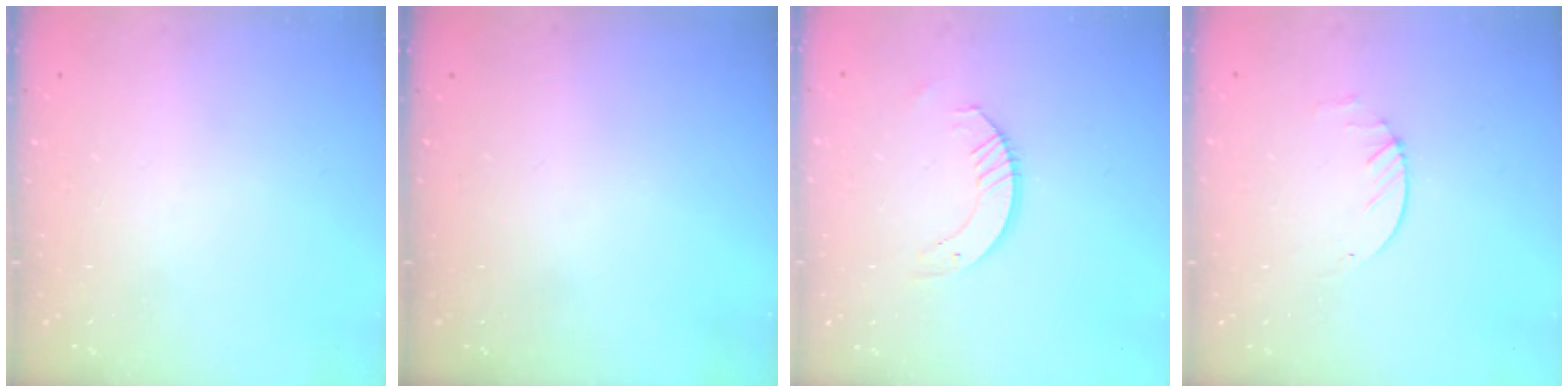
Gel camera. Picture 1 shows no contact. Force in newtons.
{"total": 0.0}
{"total": 5.4, "press": 5.4, "slide": 0.5}
{"total": 1.9, "press": 1.9, "slide": 0.3}